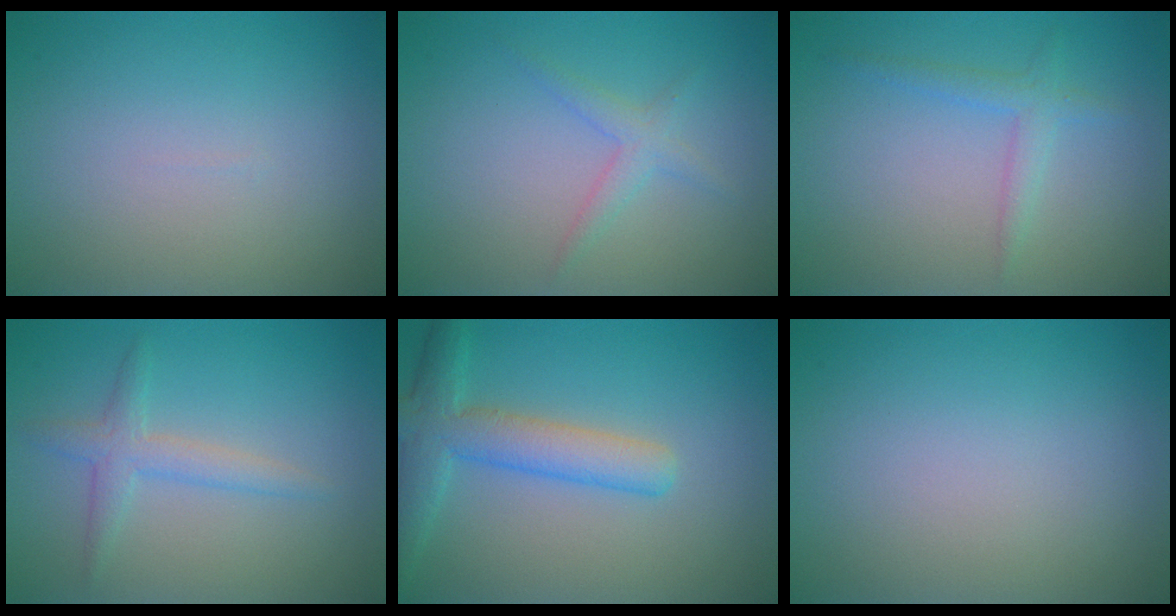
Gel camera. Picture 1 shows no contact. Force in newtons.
{"total": 1.7, "press": 1.7, "slide": 0.1}
{"total": 1.9, "press": 1.9, "slide": 0.1}
{"total": 2.3, "press": 2.3, "slide": 0.1}
{"total": 4.6, "press": 4.6, "slide": 0.2}
{"total": 0.0}